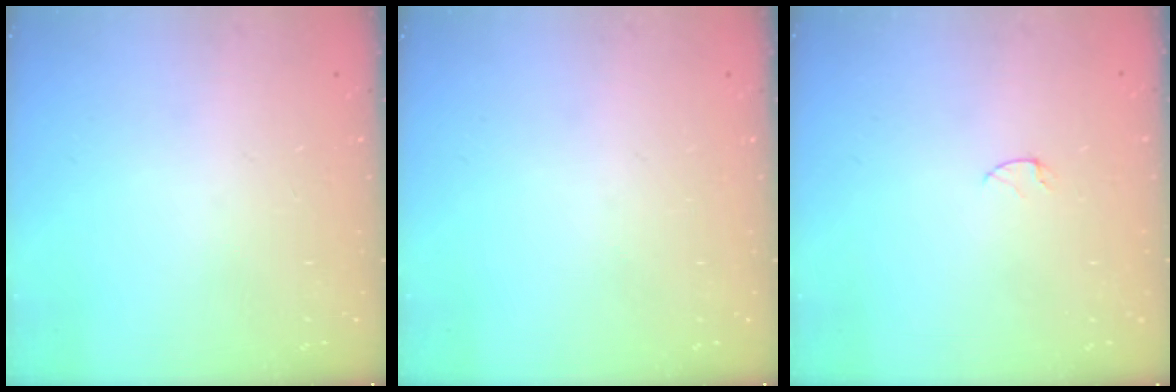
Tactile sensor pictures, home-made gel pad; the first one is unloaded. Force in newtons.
{"total": 0.0}
{"total": 2.9, "press": 2.9, "slide": 0.3}